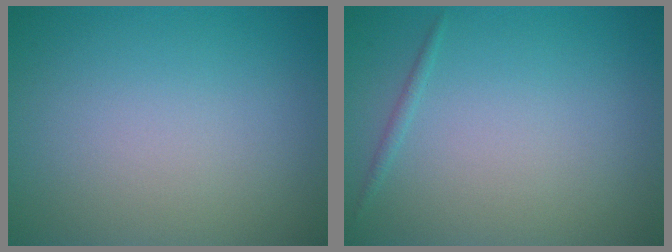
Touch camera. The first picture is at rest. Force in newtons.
{"total": 0.6, "press": 0.6, "slide": 0.0}